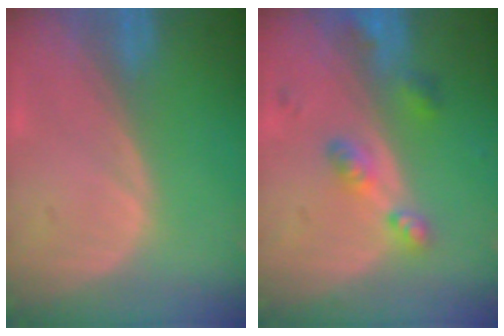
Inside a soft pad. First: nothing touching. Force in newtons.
{"total": 5.3, "press": 4.8, "slide": 2.2}